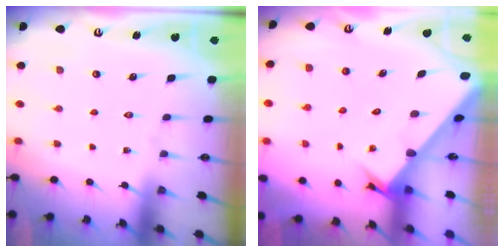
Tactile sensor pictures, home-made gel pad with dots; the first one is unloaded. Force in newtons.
{"total": 2.7, "press": 2.7, "slide": 0.2}